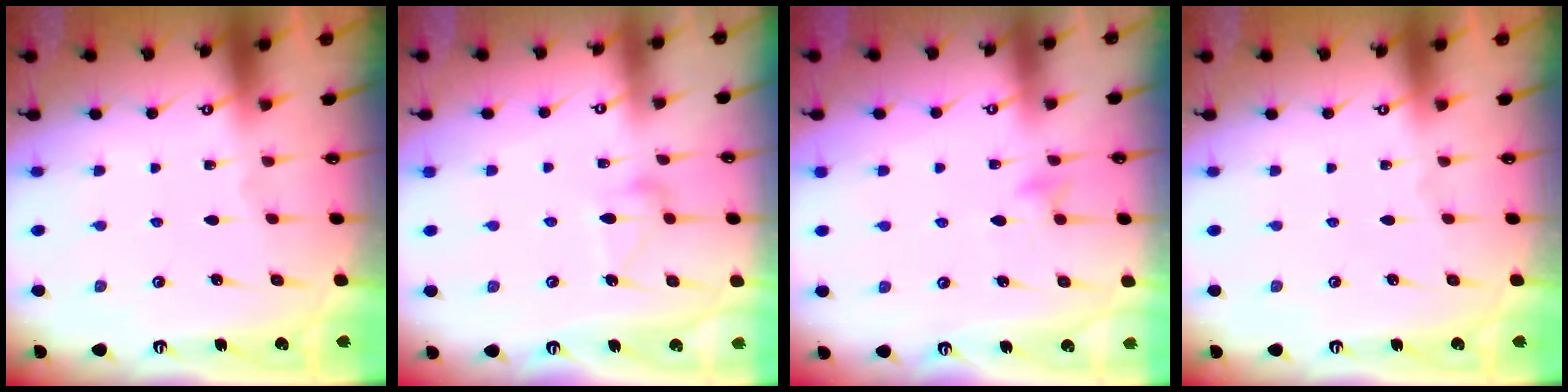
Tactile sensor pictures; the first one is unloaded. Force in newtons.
{"total": 9.8, "press": 9.8, "slide": 0.1}
{"total": 5.6, "press": 5.6, "slide": 0.5}
{"total": 0.0}